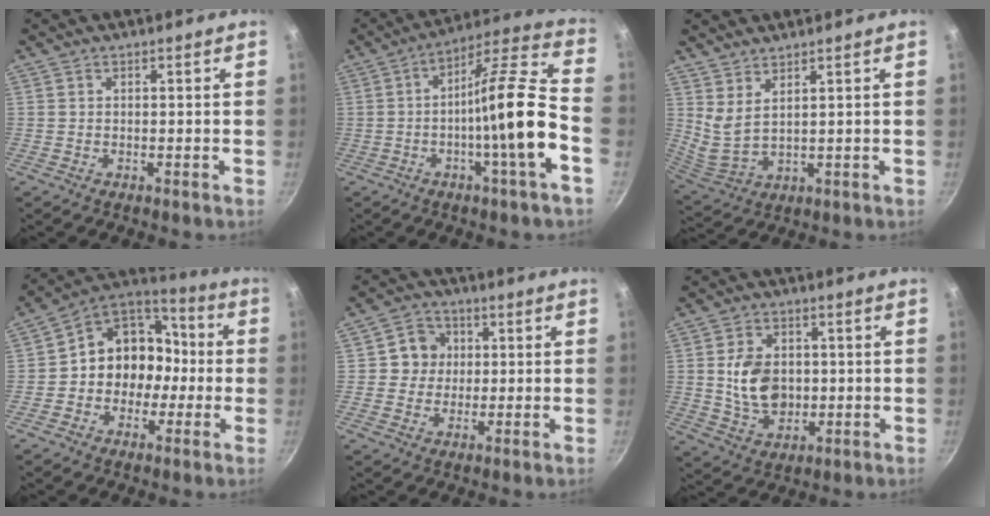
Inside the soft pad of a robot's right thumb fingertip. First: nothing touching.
{"total": 17.6, "force": [-4.0, 1.7, 17.0], "torque": [-0.249, 0.046, -0.071]}
{"total": 5.6, "force": [3.7, 1.7, 3.8], "torque": [-0.068, -0.045, 0.079]}
{"total": 13.9, "force": [-2.0, 11.9, 6.9], "torque": [-0.049, 0.059, -0.044]}
{"total": 6.4, "force": [1.0, 6.1, 1.9], "torque": [0.011, 0.008, 0.006]}
{"total": 10.3, "force": [0.4, 7.6, 7.0], "torque": [-0.101, -0.005, 0.013]}